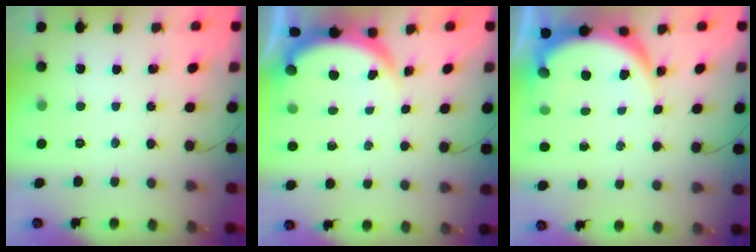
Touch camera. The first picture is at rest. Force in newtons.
{"total": 3.9, "press": 3.9, "slide": 0.1}
{"total": 7.3, "press": 7.2, "slide": 0.9}